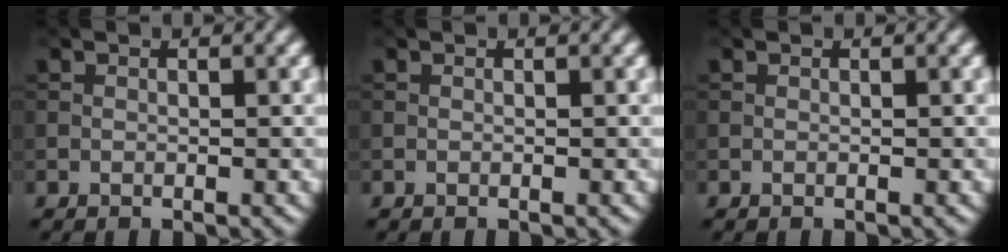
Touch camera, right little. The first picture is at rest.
{"total": 0.0}
{"total": 0.0}